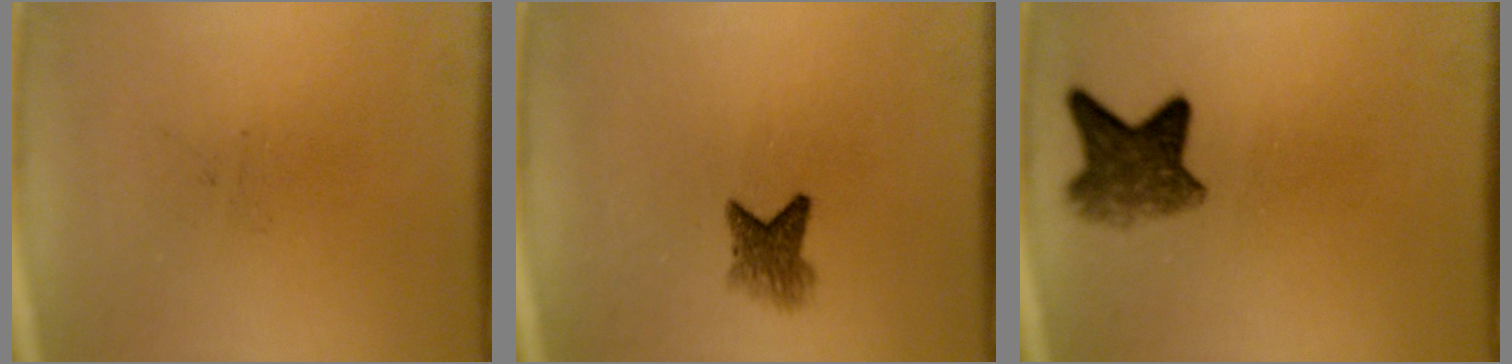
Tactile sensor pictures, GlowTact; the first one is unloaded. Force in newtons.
{"total": 3.2}
{"total": 5.7}